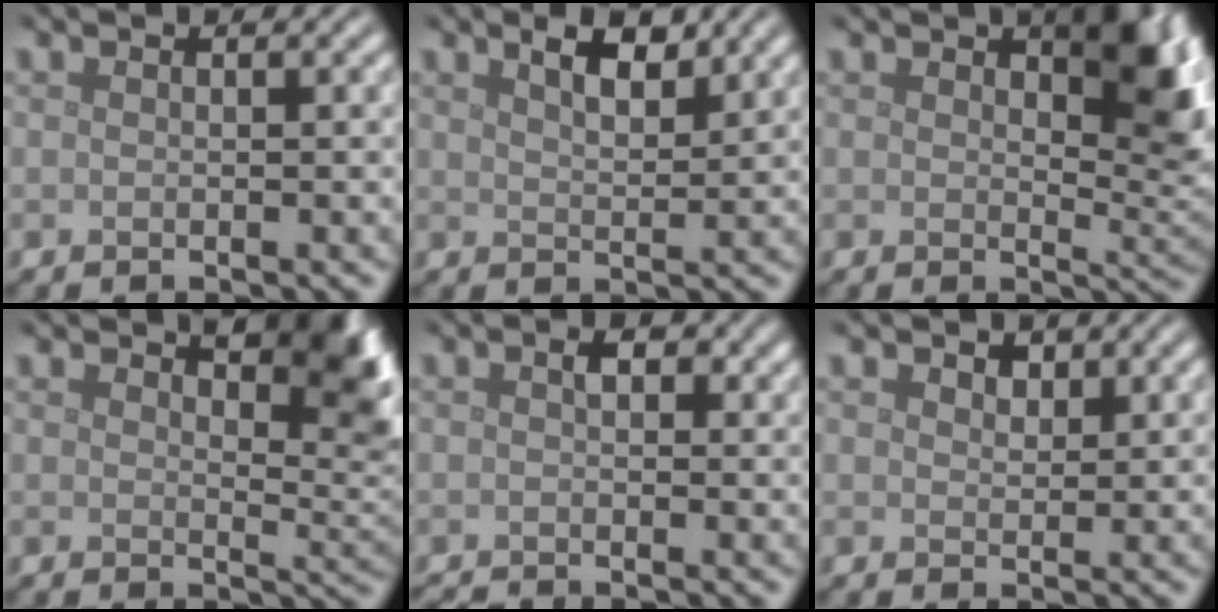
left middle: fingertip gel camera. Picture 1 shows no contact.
{"total": 2.9, "force": [2.1, 0.8, 1.8], "torque": [-0.034, 0.002, 0.035]}
{"total": 6.4, "force": [2.4, 3.1, 5.0], "torque": [-0.060, -0.006, 0.040]}
{"total": 6.0, "force": [3.5, 2.6, 4.2], "torque": [-0.045, -0.003, 0.051]}
{"total": 1.3, "force": [-0.3, 0.8, 1.0], "torque": [-0.017, -0.001, -0.006]}
{"total": 1.3, "force": [1.0, 0.8, 0.5], "torque": [-0.012, -0.002, 0.016]}